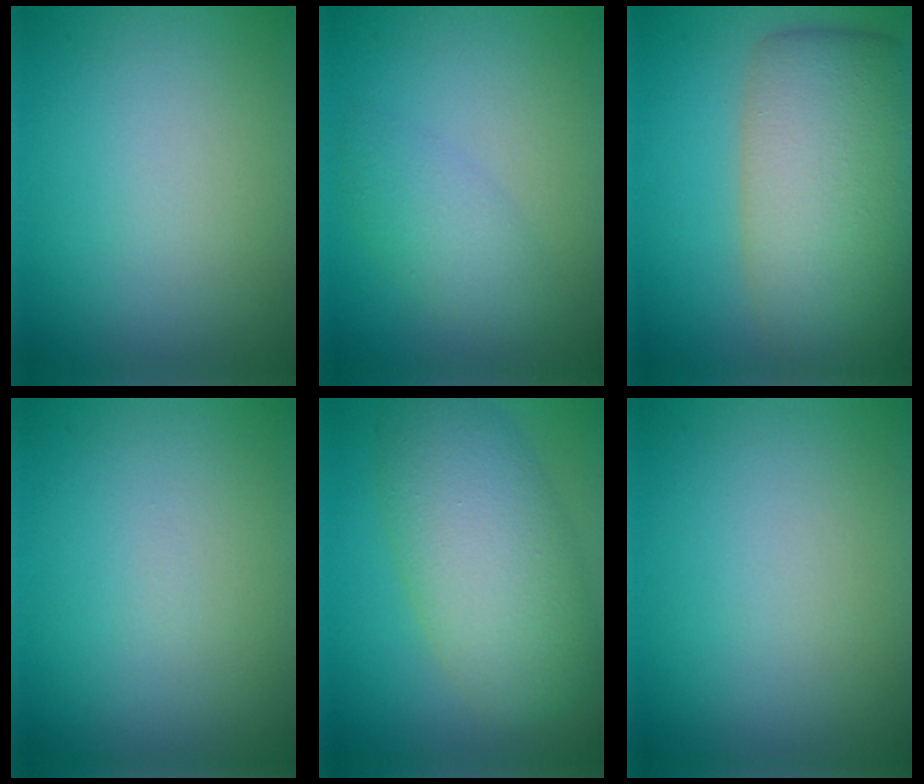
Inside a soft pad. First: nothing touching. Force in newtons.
{"total": 2.8, "press": 2.8, "slide": 0.2}
{"total": 11.0, "press": 11.0, "slide": 0.5}
{"total": 0.0}
{"total": 8.8, "press": 8.8, "slide": 0.4}
{"total": 0.0}